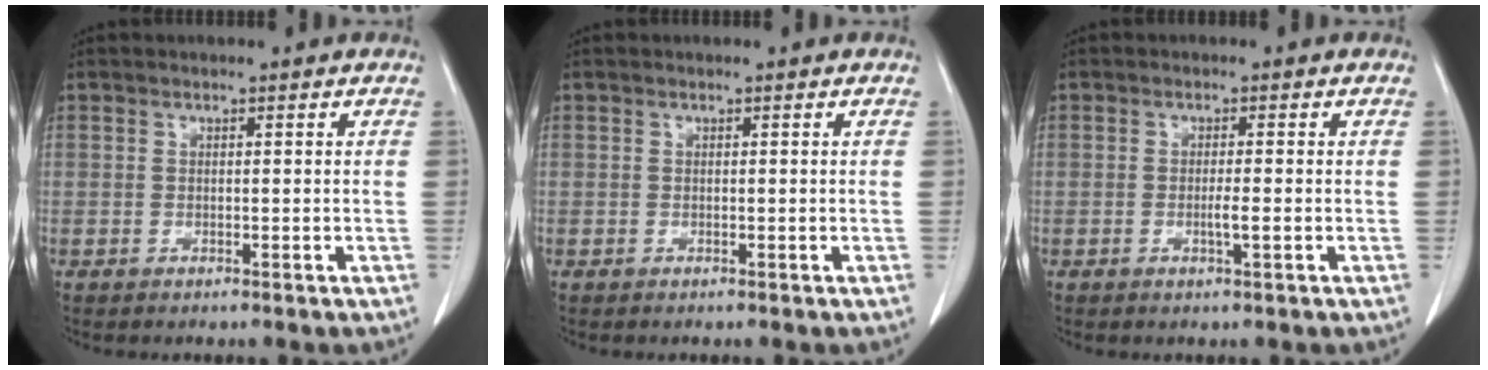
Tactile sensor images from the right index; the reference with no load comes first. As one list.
[{"total": 0.0}, {"total": 1.8, "force": [-0.5, -0.1, 1.8], "torque": [-0.034, -0.002, -0.007]}]